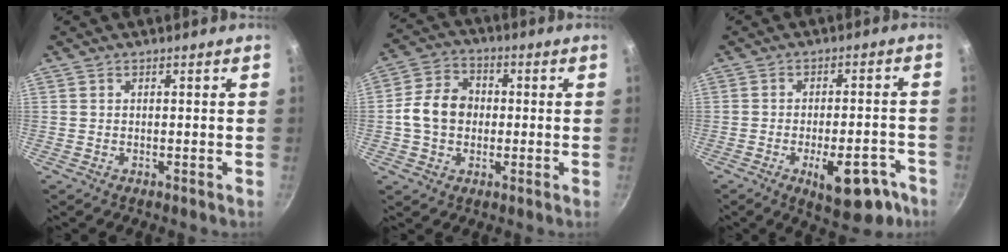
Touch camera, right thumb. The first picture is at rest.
{"total": 9.6, "force": [-0.3, 7.7, 5.8], "torque": [-0.079, 0.022, -0.019]}
{"total": 12.2, "force": [-5.9, 5.3, 9.3], "torque": [-0.088, 0.032, -0.070]}